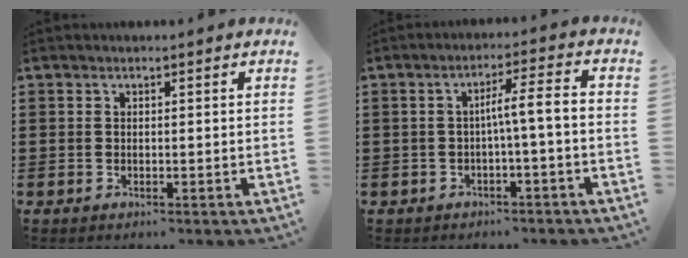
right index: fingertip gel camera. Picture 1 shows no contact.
{"total": 4.7, "force": [-1.1, 0.1, 4.5], "torque": [-0.085, 0.005, -0.027]}